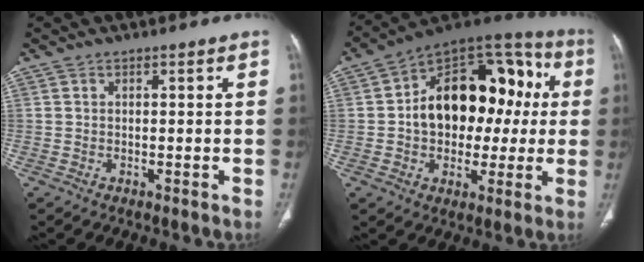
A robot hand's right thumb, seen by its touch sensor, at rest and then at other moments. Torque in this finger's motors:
{"motor_torque": [2.52, 2.49, 1.46, -0.69, 0.16]}